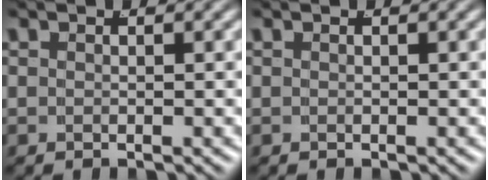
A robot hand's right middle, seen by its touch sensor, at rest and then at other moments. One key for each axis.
{"total": 0.0}